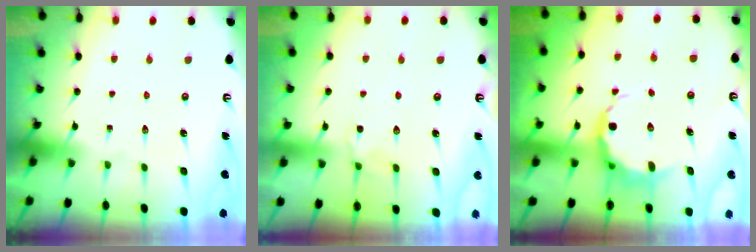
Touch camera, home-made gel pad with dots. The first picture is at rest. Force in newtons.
{"total": 1.9, "press": 1.5, "slide": 1.1}
{"total": 6.2, "press": 6.0, "slide": 1.5}